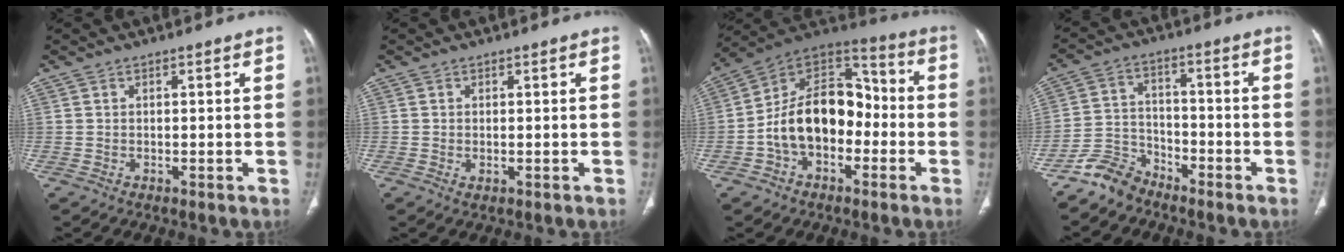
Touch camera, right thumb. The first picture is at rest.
{"total": 1.0, "force": [-0.2, 0.5, 0.8], "torque": [-0.017, -0.002, 0.000]}
{"total": 17.6, "force": [-3.3, 11.8, 12.7], "torque": [-0.184, 0.057, -0.063]}
{"total": 6.8, "force": [-5.8, 3.4, 1.0], "torque": [-0.010, 0.041, -0.123]}